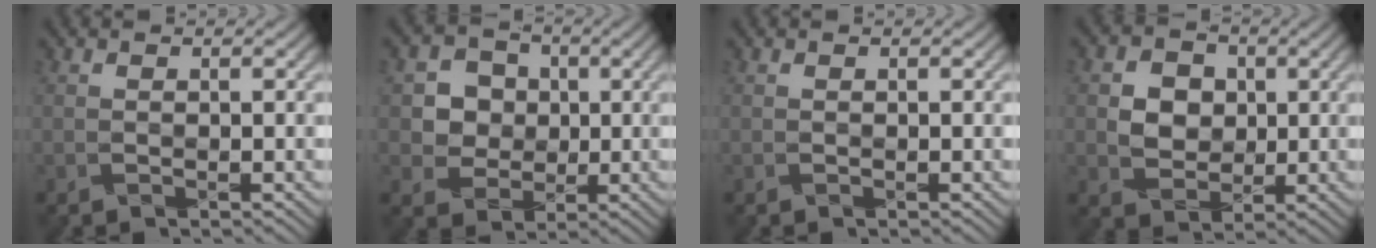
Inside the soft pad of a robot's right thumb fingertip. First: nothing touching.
{"total": 4.9, "force": [0.6, 4.7, 1.1], "torque": [-0.036, 0.000, 0.001]}
{"total": 0.0}
{"total": 4.6, "force": [0.6, 4.1, 2.0], "torque": [-0.050, 0.000, 0.006]}